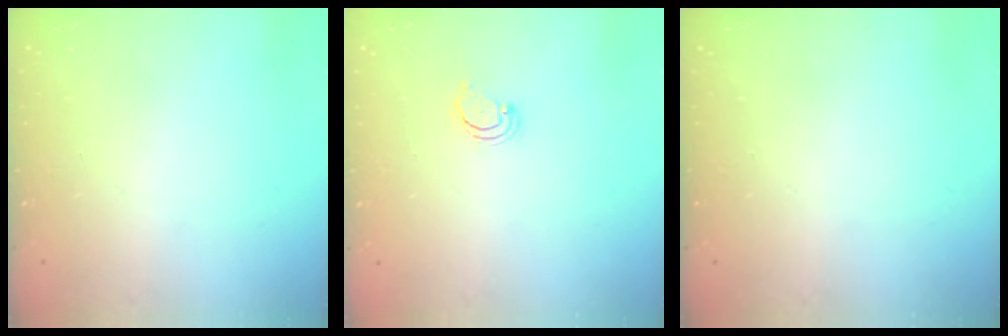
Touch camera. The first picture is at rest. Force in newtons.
{"total": 2.6, "press": 2.5, "slide": 0.5}
{"total": 0.0}